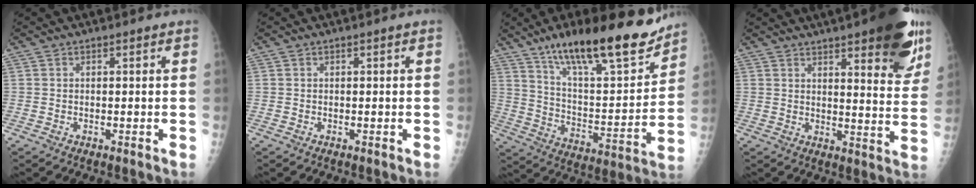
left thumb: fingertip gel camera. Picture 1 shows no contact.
{"total": 0.0}
{"total": 24.5, "force": [17.5, 6.5, 16.0], "torque": [-0.213, -0.077, 0.287]}
{"total": 18.5, "force": [11.4, 4.8, 13.7], "torque": [-0.144, -0.052, 0.142]}